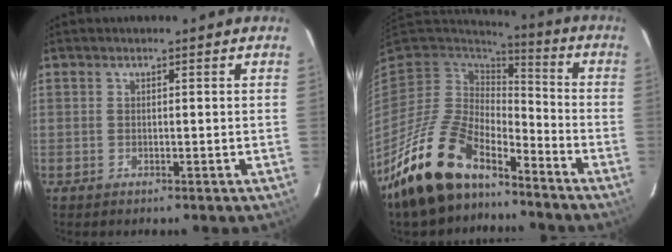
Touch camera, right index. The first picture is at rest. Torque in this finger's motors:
{"motor_torque": [0.84, -0.83, 1.06, 0.21]}